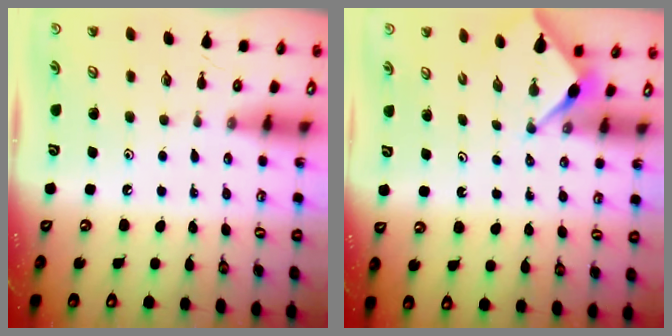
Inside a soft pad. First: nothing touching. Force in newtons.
{"total": 2.9, "press": 2.9, "slide": 0.3}